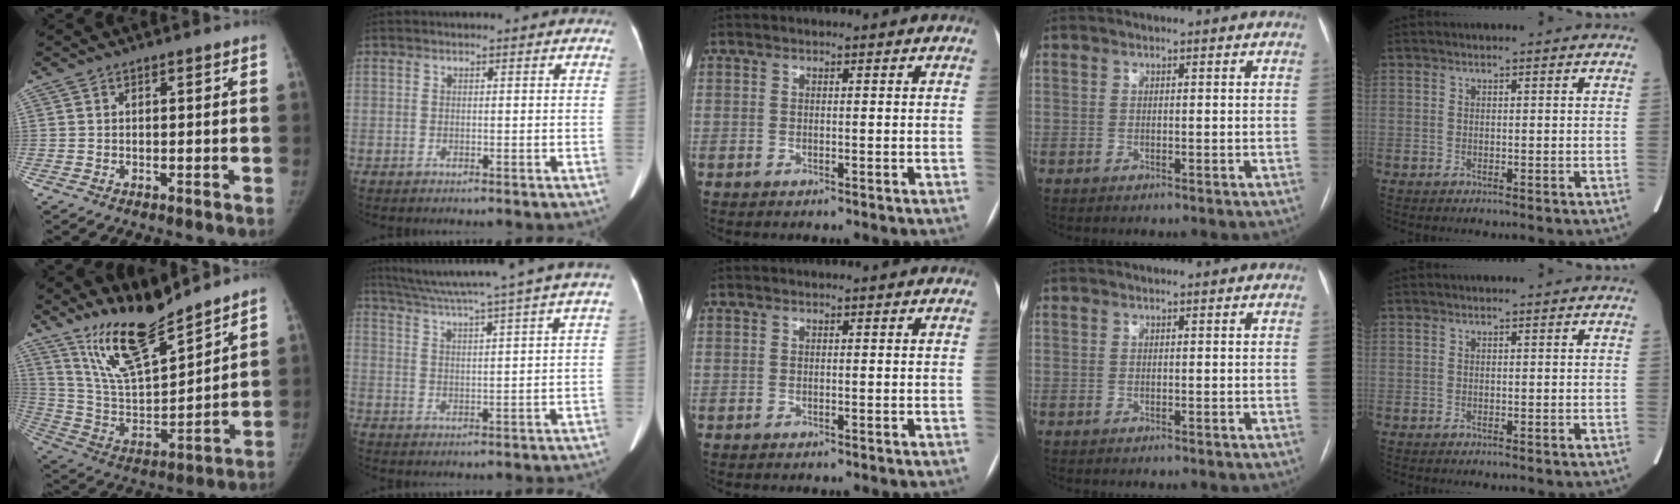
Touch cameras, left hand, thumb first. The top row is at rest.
{"thumb": {"total": 16.2, "force": [13.2, 3.5, 8.7], "torque": [-0.132, -0.082, 0.257]}, "index": {"total": 16.7, "force": [14.2, -2.1, 8.6], "torque": [-0.154, -0.003, 0.199]}}